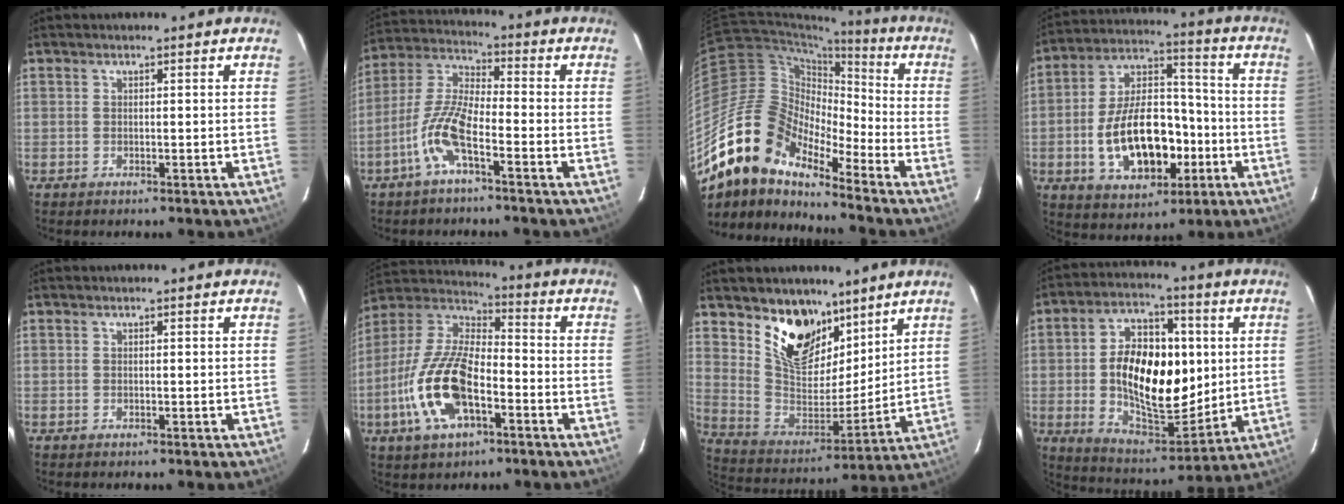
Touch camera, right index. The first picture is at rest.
{"total": 9.1, "force": [-4.7, 2.2, 7.5], "torque": [-0.168, 0.005, -0.095]}
{"total": 18.2, "force": [-14.2, 6.9, 9.0], "torque": [-0.156, -0.006, -0.283]}
{"total": 17.8, "force": [-5.0, 10.1, 13.8], "torque": [-0.266, 0.020, -0.064]}
{"total": 0.0}
{"total": 16.8, "force": [-6.3, 7.5, 13.7], "torque": [-0.291, -0.005, -0.121]}
{"total": 16.3, "force": [10.8, 8.8, 8.5], "torque": [-0.171, -0.014, 0.203]}
{"total": 19.5, "force": [1.0, 11.0, 16.1], "torque": [-0.284, 0.013, 0.028]}